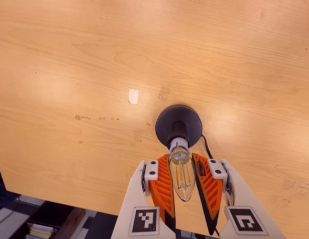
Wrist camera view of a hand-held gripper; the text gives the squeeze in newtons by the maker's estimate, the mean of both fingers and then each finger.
{"total": 11.3, "left": 10.4, "right": 12.2}